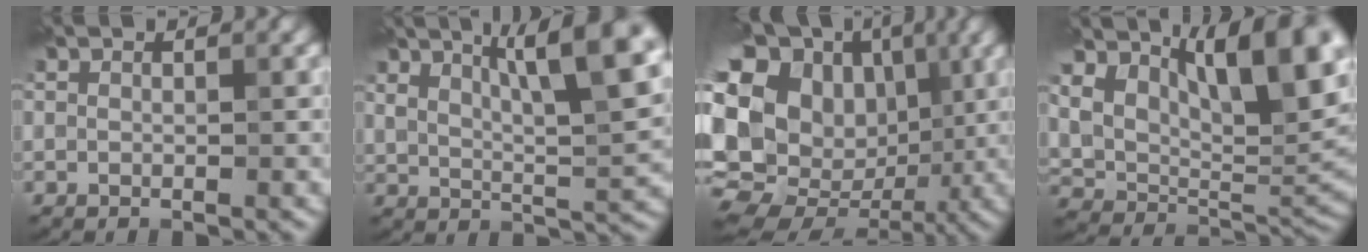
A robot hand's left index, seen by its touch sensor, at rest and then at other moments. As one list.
[{"total": 10.0, "force": [5.1, 2.8, 8.1], "torque": [-0.125, 0.013, 0.085]}, {"total": 20.1, "force": [0.5, 16.5, 11.4], "torque": [-0.244, 0.034, -0.018]}, {"total": 12.1, "force": [5.2, 5.9, 9.1], "torque": [-0.141, -0.006, 0.091]}]